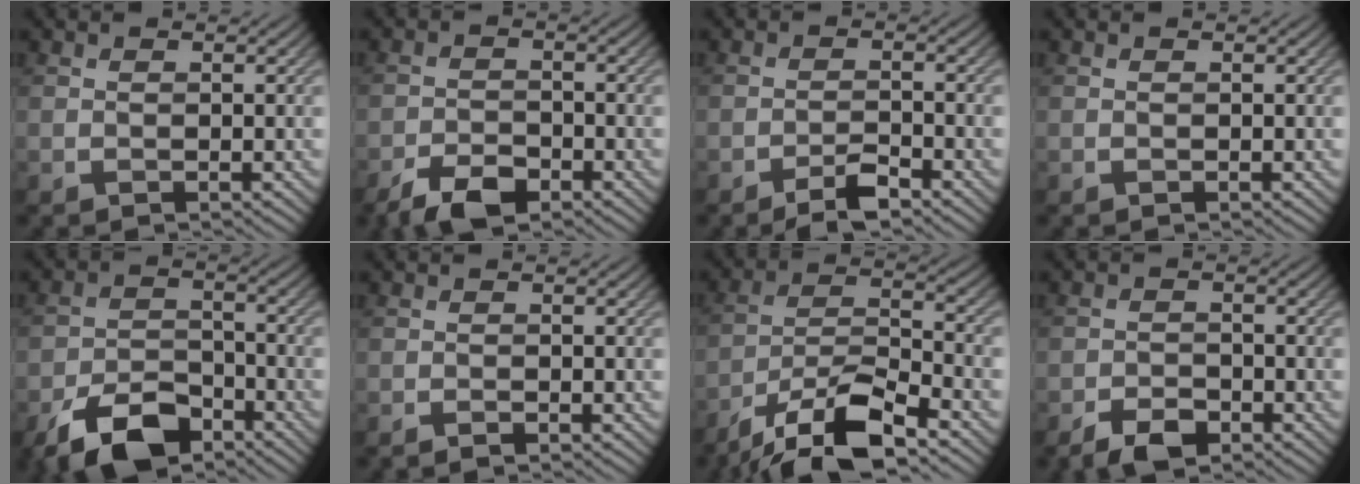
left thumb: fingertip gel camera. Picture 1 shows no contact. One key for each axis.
{"total": 4.9, "fx": -3.7, "fy": 2.1, "fz": 2.6, "tx": -0.044, "ty": 0.000, "tz": -0.070}
{"total": 3.2, "fx": -2.4, "fy": 0.6, "fz": 2.0, "tx": -0.038, "ty": 0.005, "tz": -0.047}
{"total": 0.0}
{"total": 8.9, "fx": -6.2, "fy": 4.2, "fz": 4.8, "tx": -0.085, "ty": -0.006, "tz": -0.123}
{"total": 0.7, "fx": -0.6, "fy": 0.1, "fz": 0.4, "tx": -0.007, "ty": -0.001, "tz": -0.009}
{"total": 12.2, "fx": -8.9, "fy": 3.2, "fz": 7.8, "tx": -0.146, "ty": 0.000, "tz": -0.171}
{"total": 3.7, "fx": -2.7, "fy": 1.7, "fz": 1.8, "tx": -0.029, "ty": -0.001, "tz": -0.053}